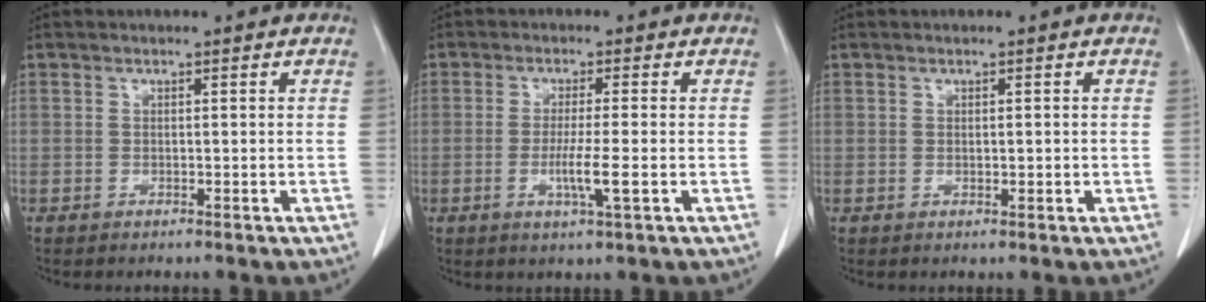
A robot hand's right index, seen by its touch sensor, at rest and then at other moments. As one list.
[{"total": 5.3, "force": [-1.4, 0.0, 5.1], "torque": [-0.097, -0.011, -0.023]}, {"total": 1.1, "force": [-0.1, 0.7, 0.9], "torque": [-0.021, -0.001, 0.002]}]